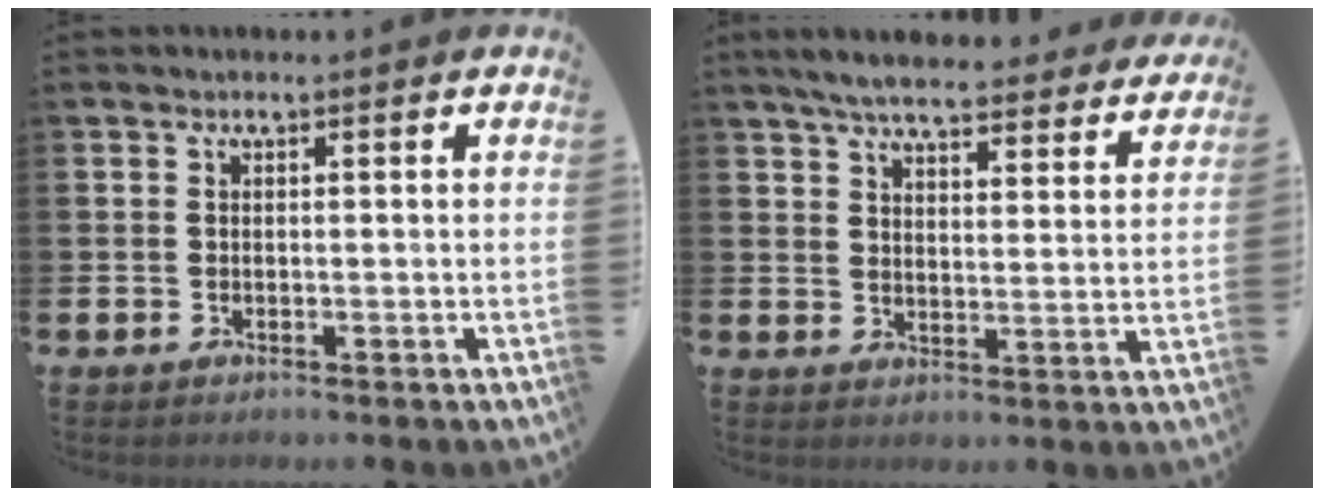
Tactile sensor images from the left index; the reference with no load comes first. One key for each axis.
{"total": 6.5, "fx": 6.1, "fy": 1.0, "fz": 2.0, "tx": -0.050, "ty": -0.035, "tz": 0.106}